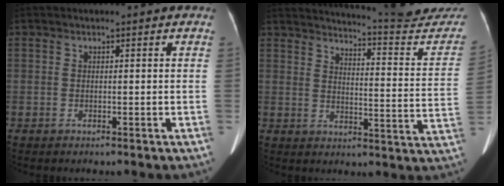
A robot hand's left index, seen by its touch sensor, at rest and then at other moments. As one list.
[{"total": 20.9, "force": [20.3, 0.4, 5.1], "torque": [-0.069, -0.111, 0.234]}]